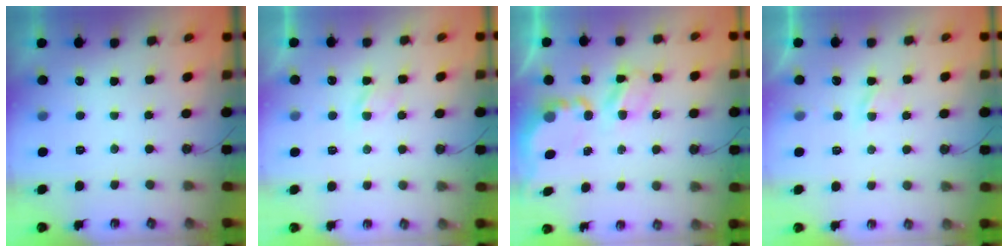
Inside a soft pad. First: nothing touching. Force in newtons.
{"total": 2.9, "press": 2.8, "slide": 0.6}
{"total": 5.5, "press": 5.5, "slide": 0.3}
{"total": 1.9, "press": 1.9, "slide": 0.4}